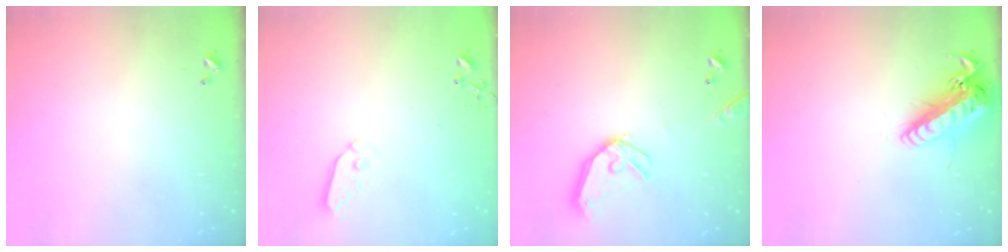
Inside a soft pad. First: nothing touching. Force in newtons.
{"total": 6.4, "press": 6.4, "slide": 0.3}
{"total": 14.4, "press": 14.2, "slide": 2.1}
{"total": 19.1, "press": 18.8, "slide": 3.3}